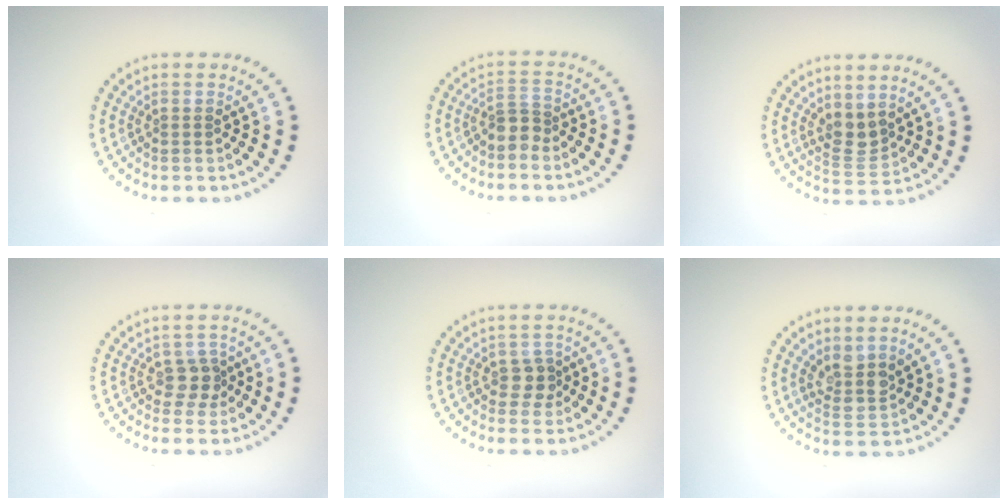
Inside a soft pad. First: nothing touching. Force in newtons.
{"total": 2.1, "press": 1.7, "slide": 1.3}
{"total": 2.3, "press": 1.9, "slide": 1.3}
{"total": 1.9, "press": 1.5, "slide": 1.1}
{"total": 1.6, "press": 1.4, "slide": 0.7}
{"total": 2.6, "press": 2.2, "slide": 1.5}